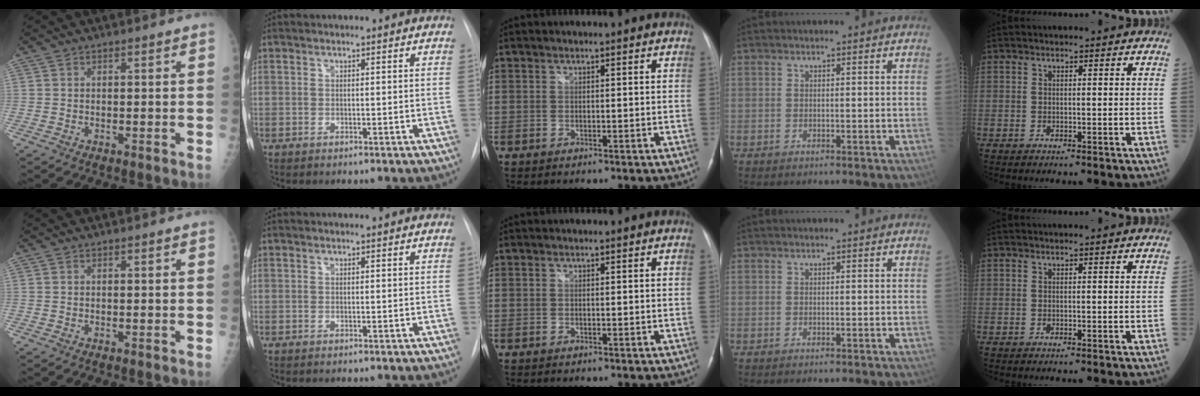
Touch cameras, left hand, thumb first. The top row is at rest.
{}